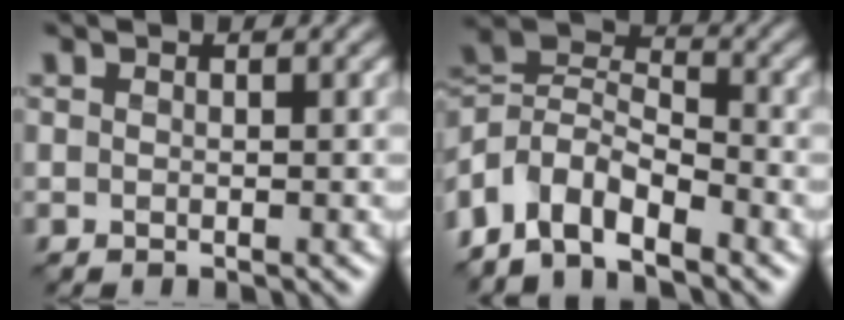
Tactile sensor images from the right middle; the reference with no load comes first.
{"total": 6.6, "force": [-4.2, 3.3, 4.0], "torque": [-0.078, 0.006, -0.097]}